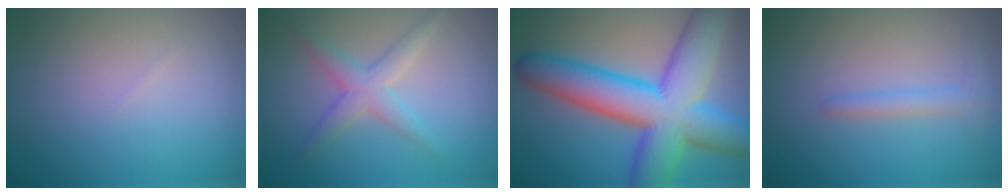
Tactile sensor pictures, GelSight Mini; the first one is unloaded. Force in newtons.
{"total": 2.9, "press": 2.9, "slide": 0.0}
{"total": 12.8, "press": 12.8, "slide": 0.3}
{"total": 1.6, "press": 1.6, "slide": 0.1}